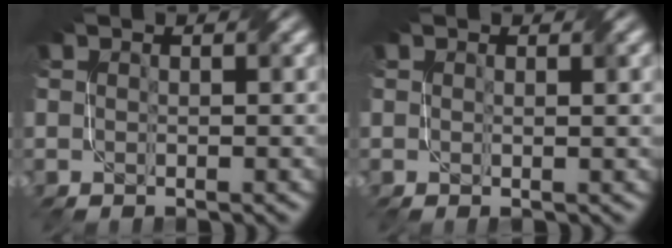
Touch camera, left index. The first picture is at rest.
{"total": 1.2, "force": [0.4, 0.1, 1.1], "torque": [-0.015, 0.000, 0.003]}